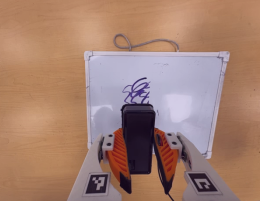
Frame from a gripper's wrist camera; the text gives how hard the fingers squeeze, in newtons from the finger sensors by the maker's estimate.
{"total": 9.1, "left": 7.0, "right": 11.2}